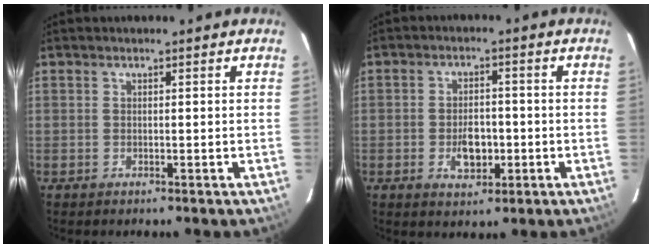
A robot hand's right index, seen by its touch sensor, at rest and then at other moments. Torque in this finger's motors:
{"motor_torque": [0.12, -0.07, 0.16, 0.03]}